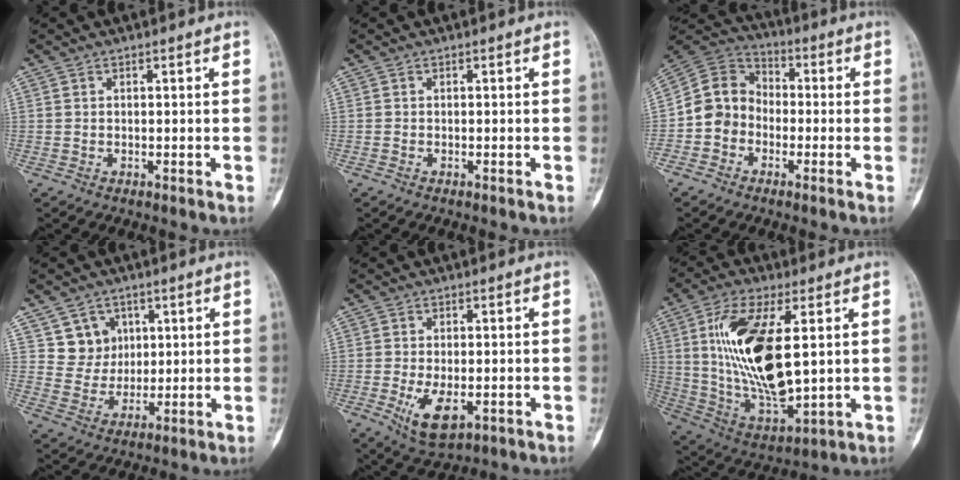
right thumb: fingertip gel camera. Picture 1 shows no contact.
{"total": 0.0}
{"total": 9.8, "force": [-2.5, 8.5, 4.2], "torque": [-0.064, 0.048, -0.060]}
{"total": 6.8, "force": [2.9, 6.1, 1.1], "torque": [0.016, -0.015, 0.055]}
{"total": 7.3, "force": [-2.4, 3.5, 6.0], "torque": [-0.101, -0.012, -0.033]}
{"total": 20.3, "force": [3.5, 8.6, 18.1], "torque": [-0.348, -0.018, 0.077]}